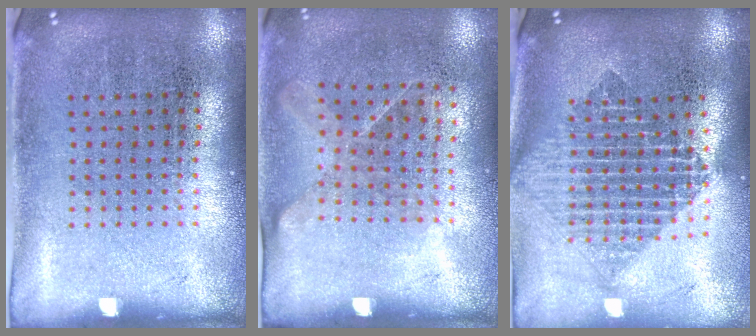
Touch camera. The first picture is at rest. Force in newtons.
{"total": 1.2, "press": 0.9, "slide": 0.8}
{"total": 2.0, "press": 1.7, "slide": 1.2}